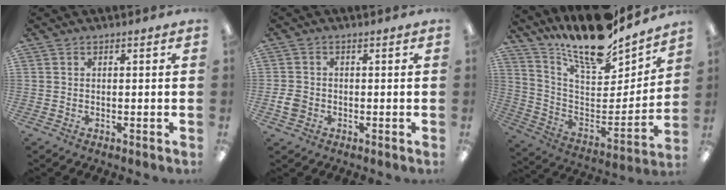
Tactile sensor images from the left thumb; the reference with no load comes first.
{"total": 3.3, "force": [-0.8, 2.8, 1.6], "torque": [-0.031, 0.006, -0.015]}
{"total": 17.7, "force": [15.6, 4.5, 7.1], "torque": [-0.132, -0.124, 0.270]}